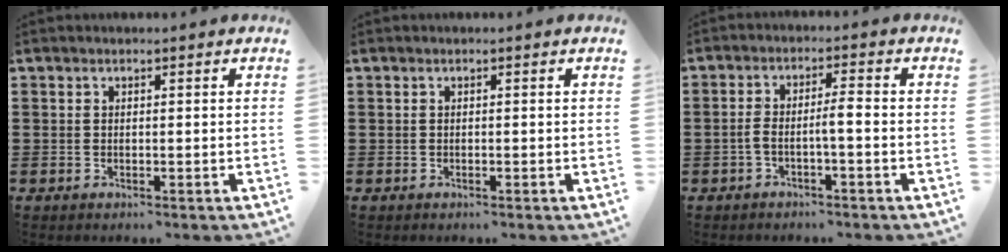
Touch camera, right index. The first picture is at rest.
{"total": 0.0}
{"total": 3.3, "force": [-1.2, 0.2, 3.0], "torque": [-0.071, -0.003, -0.030]}